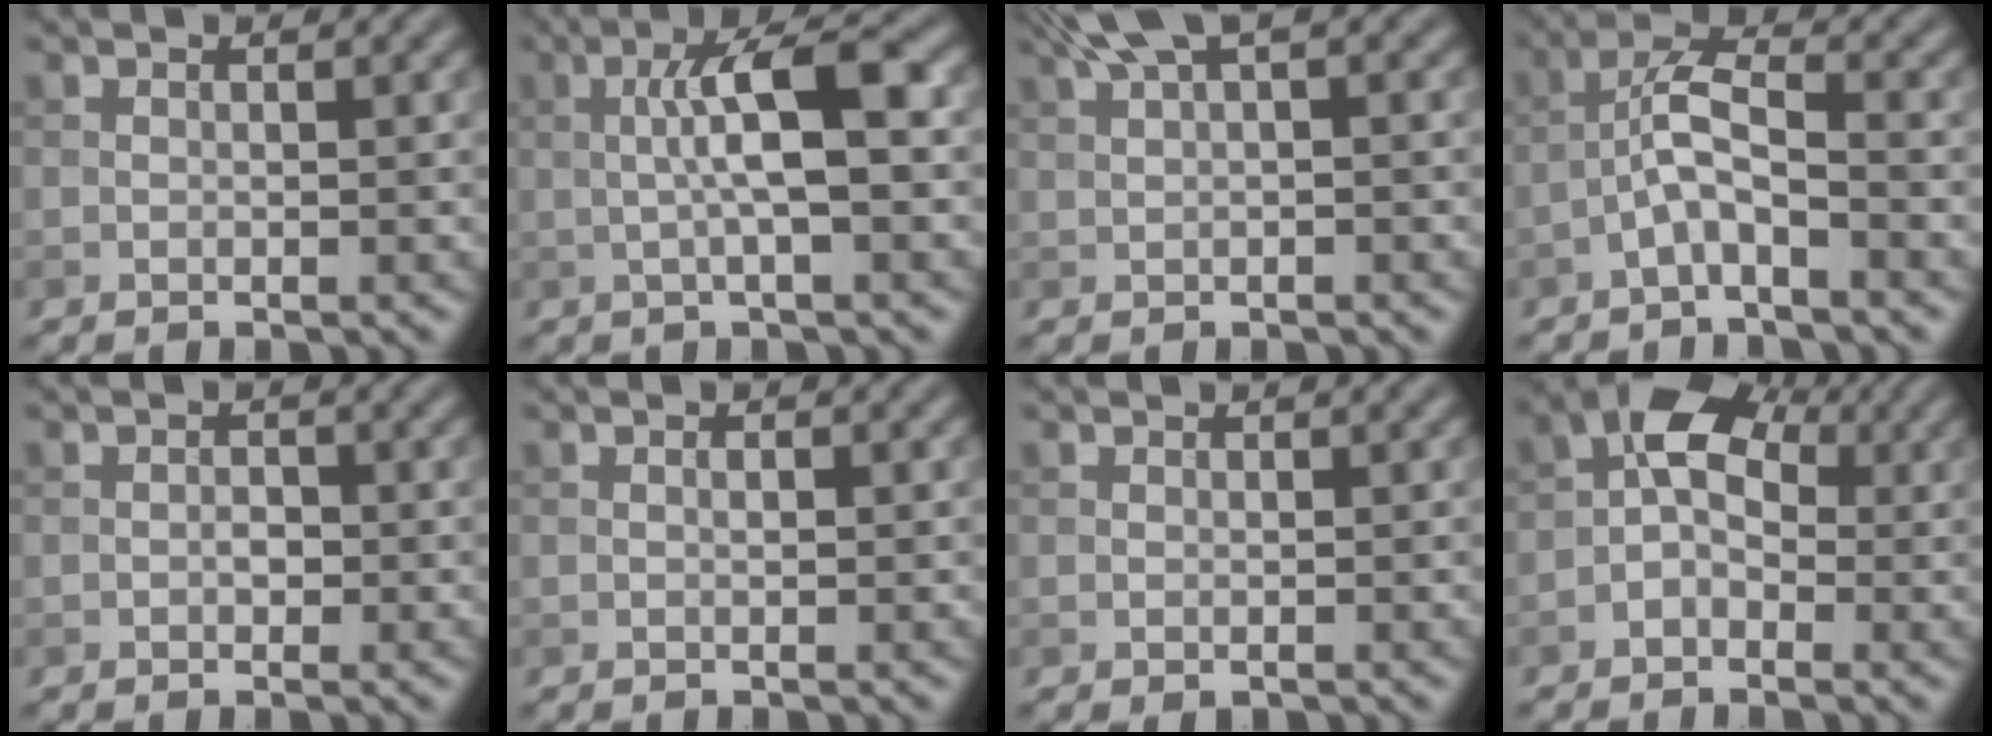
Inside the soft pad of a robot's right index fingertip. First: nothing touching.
{"total": 6.1, "force": [0.2, 1.2, 6.0], "torque": [-0.101, 0.013, -0.001]}
{"total": 3.9, "force": [2.0, 0.9, 3.2], "torque": [-0.064, 0.017, 0.038]}
{"total": 3.7, "force": [-1.8, 0.9, 3.1], "torque": [-0.065, 0.015, -0.042]}
{"total": 1.0, "force": [-0.2, 0.7, 0.7], "torque": [-0.010, 0.000, -0.007]}
{"total": 0.7, "force": [0.0, 0.2, 0.7], "torque": [-0.012, -0.001, 0.000]}
{"total": 0.0}
{"total": 4.9, "force": [-0.2, 3.3, 3.6], "torque": [-0.036, 0.020, -0.020]}